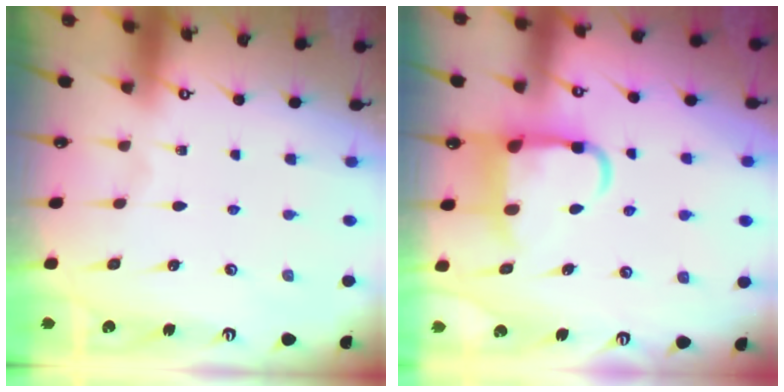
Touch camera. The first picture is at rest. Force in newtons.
{"total": 8.7, "press": 8.6, "slide": 1.4}